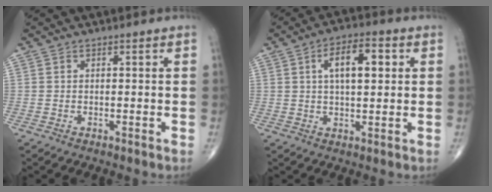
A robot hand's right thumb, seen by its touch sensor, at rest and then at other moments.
{"total": 9.0, "force": [2.4, 4.0, 7.8], "torque": [-0.111, 0.008, 0.034]}